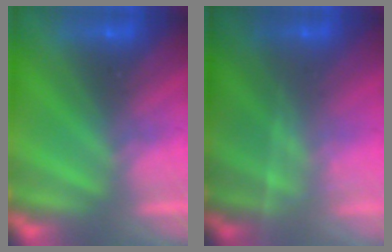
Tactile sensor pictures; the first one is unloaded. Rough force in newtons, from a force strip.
{"total": 1.7}